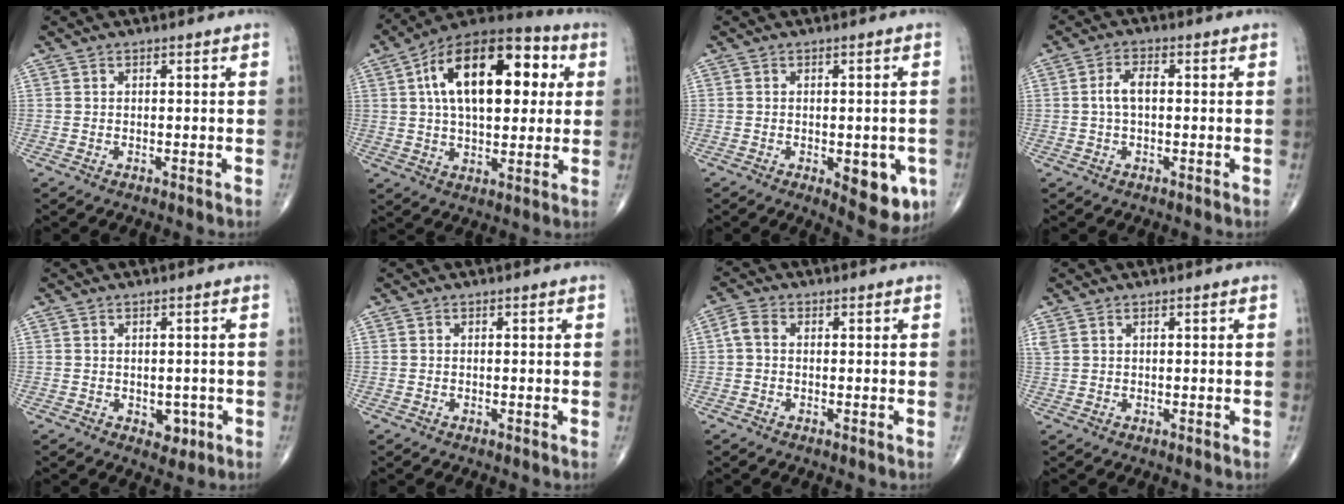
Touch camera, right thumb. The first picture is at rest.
{"total": 22.5, "force": [5.3, 11.7, 18.5], "torque": [-0.267, 0.020, 0.072]}
{"total": 9.0, "force": [-2.8, 4.0, 7.5], "torque": [-0.066, -0.007, -0.025]}
{"total": 3.9, "force": [0.1, 2.0, 3.4], "torque": [-0.072, 0.013, -0.002]}
{"total": 3.0, "force": [-0.8, 2.2, 1.9], "torque": [-0.004, 0.002, -0.003]}
{"total": 0.0}
{"total": 2.8, "force": [0.0, 1.9, 2.0], "torque": [-0.042, 0.008, -0.007]}
{"total": 1.3, "force": [0.8, 0.6, 0.8], "torque": [-0.025, 0.016, 0.025]}